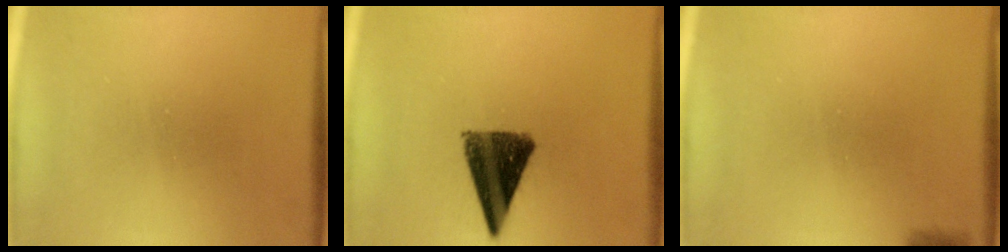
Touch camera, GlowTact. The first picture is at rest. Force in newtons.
{"total": 10.6}
{"total": 2.9}